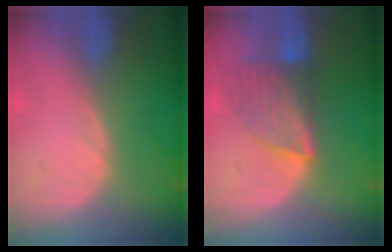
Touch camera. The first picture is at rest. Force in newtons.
{"total": 6.9, "press": 6.6, "slide": 2.0}